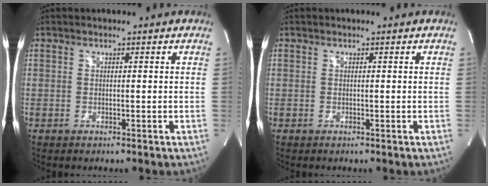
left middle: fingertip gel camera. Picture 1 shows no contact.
{"total": 0.0}